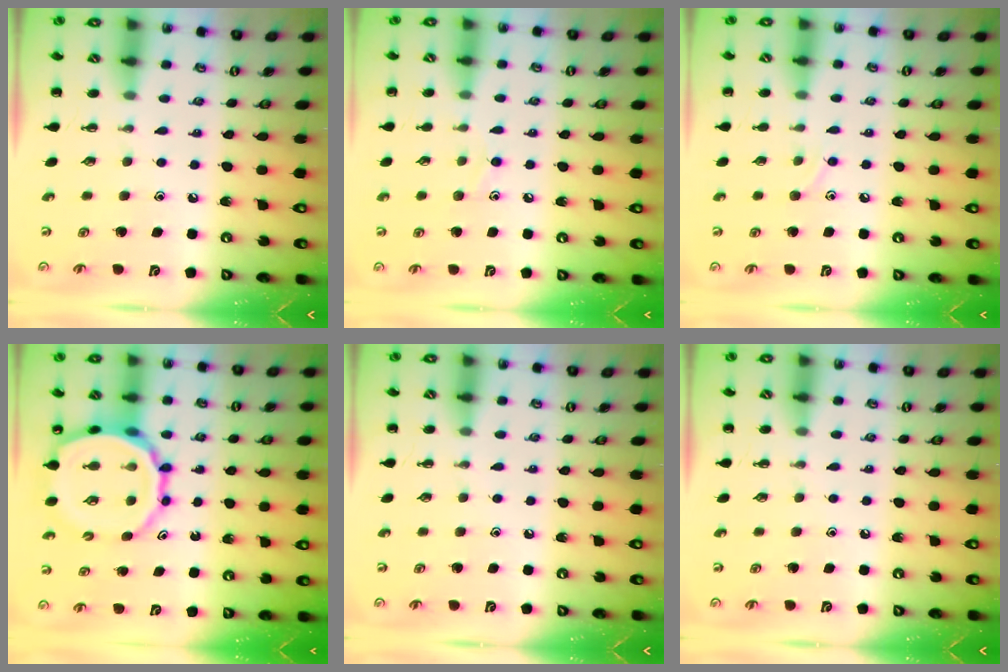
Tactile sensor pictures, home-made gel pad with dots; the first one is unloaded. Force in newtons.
{"total": 6.9, "press": 6.4, "slide": 2.5}
{"total": 6.1, "press": 5.9, "slide": 1.7}
{"total": 16.3, "press": 15.8, "slide": 4.0}
{"total": 0.0}
{"total": 0.0}